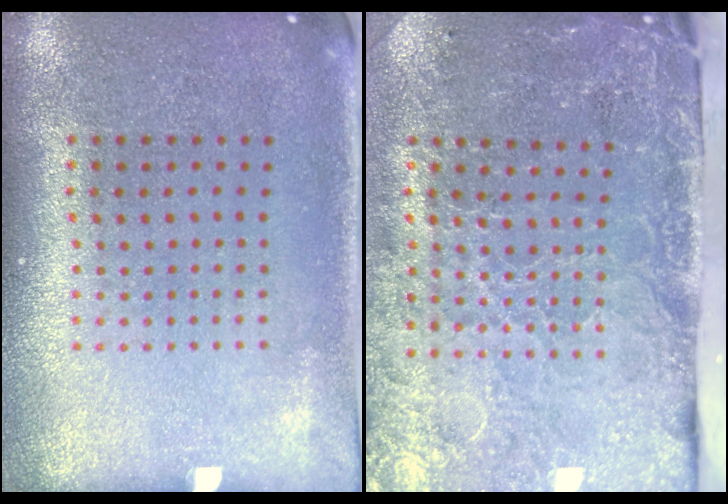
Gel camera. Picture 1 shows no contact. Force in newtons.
{"total": 4.7, "press": 3.6, "slide": 3.0}